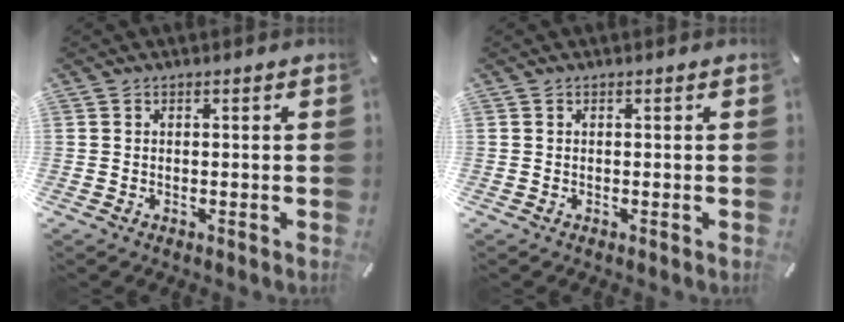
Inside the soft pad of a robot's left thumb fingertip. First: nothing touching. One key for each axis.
{"total": 0.0}